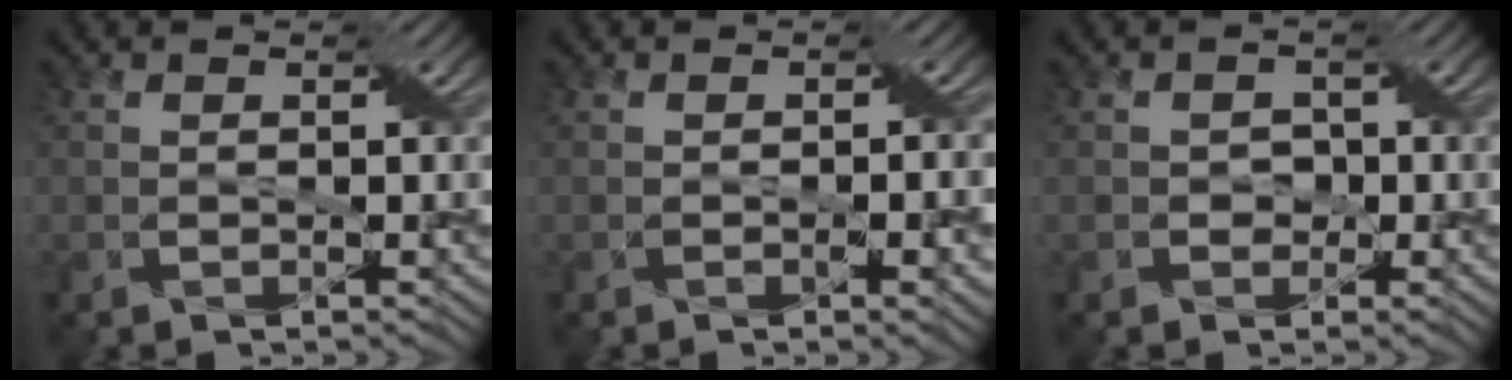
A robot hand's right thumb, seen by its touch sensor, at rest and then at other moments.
{"total": 2.9, "force": [-0.7, 0.6, 2.7], "torque": [-0.043, -0.003, -0.009]}
{"total": 1.5, "force": [-0.4, 1.4, 0.3], "torque": [-0.007, 0.000, -0.009]}